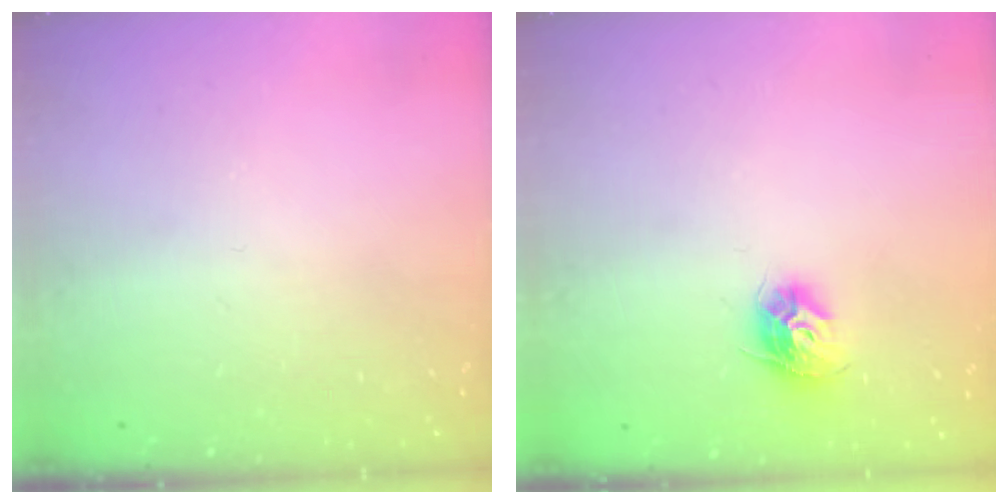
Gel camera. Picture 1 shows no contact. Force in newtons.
{"total": 9.9, "press": 9.9, "slide": 0.5}